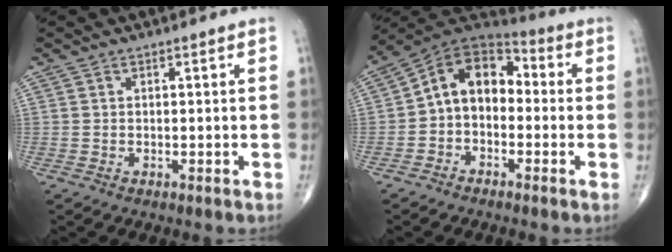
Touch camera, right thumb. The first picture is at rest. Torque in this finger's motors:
{"motor_torque": [0.06, 0.52, 0.45, -0.53, 0.19]}